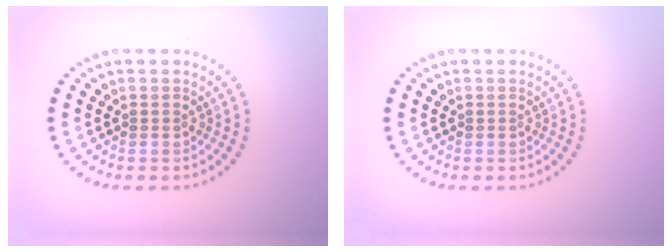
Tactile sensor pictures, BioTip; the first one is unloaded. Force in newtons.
{"total": 0.0}